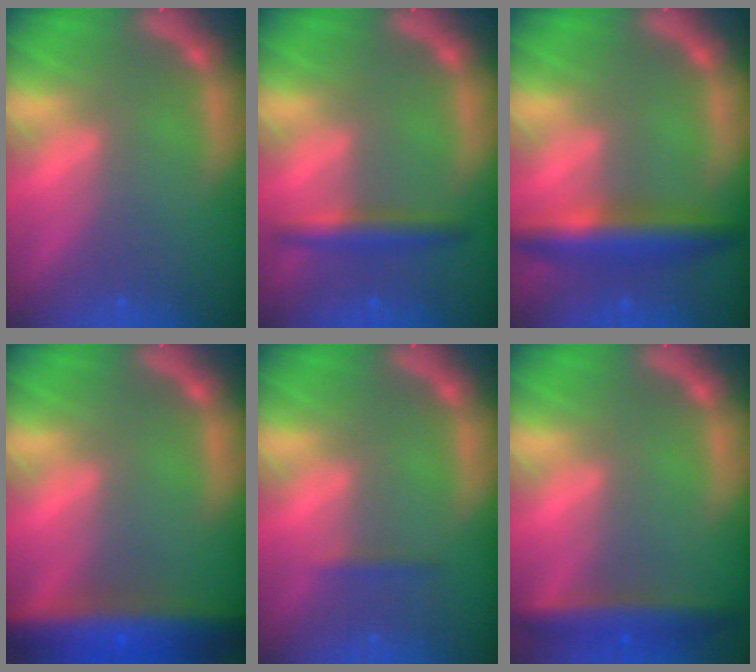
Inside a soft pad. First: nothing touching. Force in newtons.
{"total": 3.0}
{"total": 5.5}
{"total": 9.5}
{"total": 0.9}
{"total": 4.5}